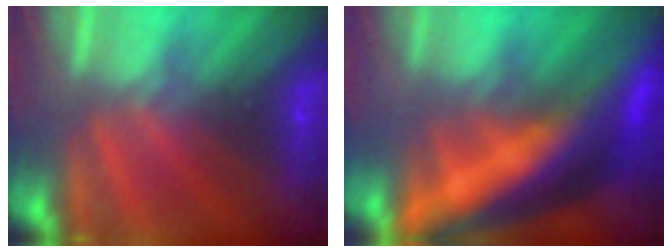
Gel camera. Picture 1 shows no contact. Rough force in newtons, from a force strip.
{"total": 7.8}